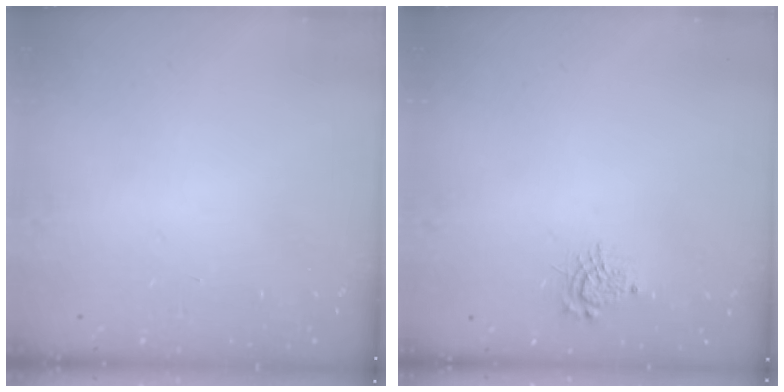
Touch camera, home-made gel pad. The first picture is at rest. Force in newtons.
{"total": 7.0, "press": 6.9, "slide": 0.5}